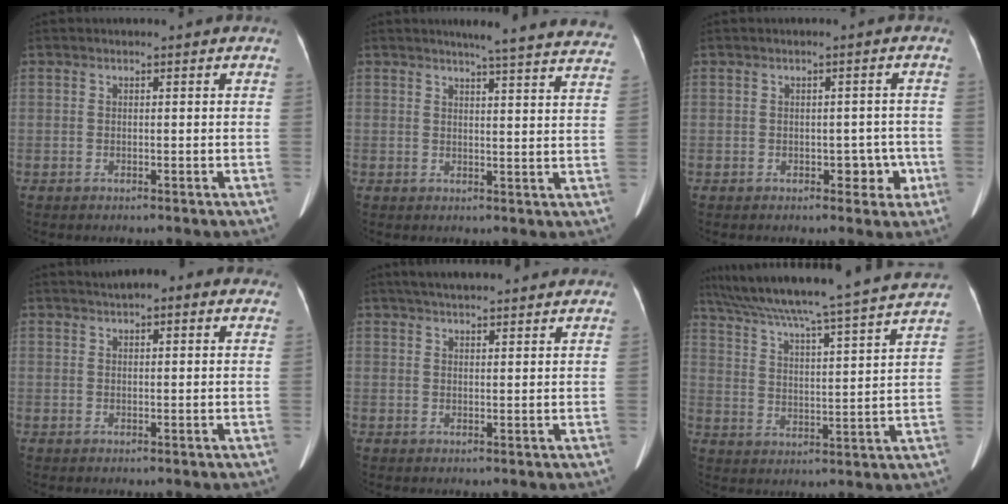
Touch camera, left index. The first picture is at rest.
{"total": 18.4, "force": [17.2, 1.6, 6.4], "torque": [-0.069, -0.043, 0.185]}
{"total": 3.1, "force": [-1.2, 2.0, 2.1], "torque": [-0.019, 0.008, -0.012]}
{"total": 6.4, "force": [4.7, 1.9, 3.9], "torque": [-0.047, 0.026, 0.060]}
{"total": 11.2, "force": [9.8, 1.9, 5.0], "torque": [-0.073, 0.034, 0.128]}
{"total": 25.0, "force": [22.2, -0.8, 11.5], "torque": [-0.199, -0.018, 0.311]}